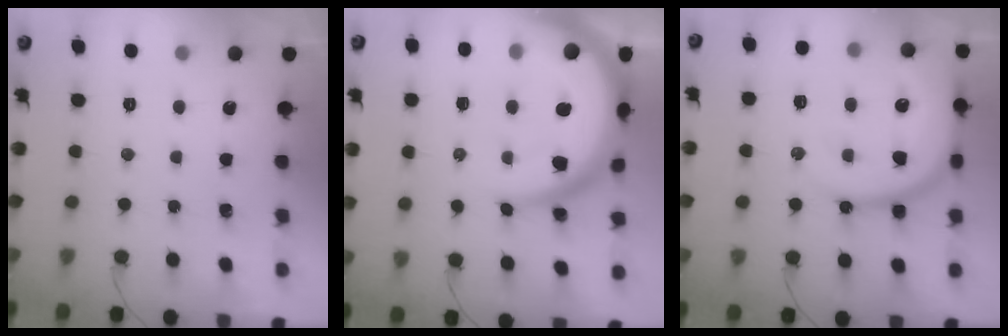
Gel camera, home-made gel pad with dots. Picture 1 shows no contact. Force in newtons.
{"total": 20.1, "press": 20.0, "slide": 1.8}
{"total": 17.8, "press": 17.7, "slide": 1.5}